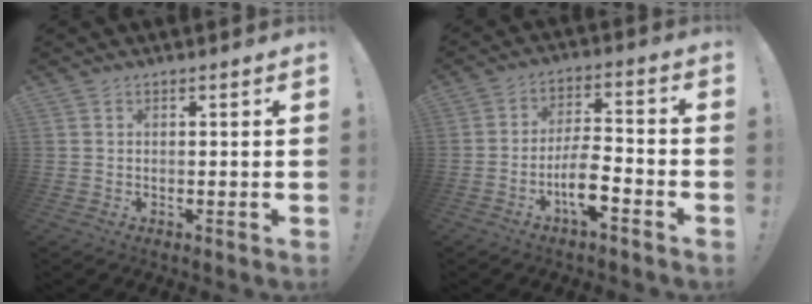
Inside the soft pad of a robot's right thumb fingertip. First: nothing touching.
{"total": 10.2, "force": [-4.6, 3.7, 8.4], "torque": [-0.162, 0.014, -0.083]}